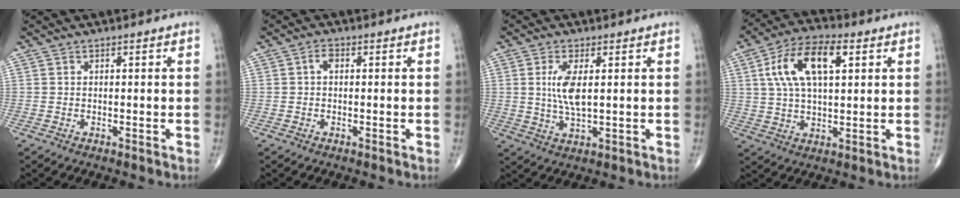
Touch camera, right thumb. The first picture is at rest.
{"total": 1.7, "force": [0.2, 1.0, 1.3], "torque": [-0.020, 0.006, 0.000]}
{"total": 6.3, "force": [1.2, 2.2, 5.8], "torque": [-0.125, -0.012, 0.028]}
{"total": 13.6, "force": [4.2, 6.4, 11.3], "torque": [-0.210, 0.013, 0.073]}